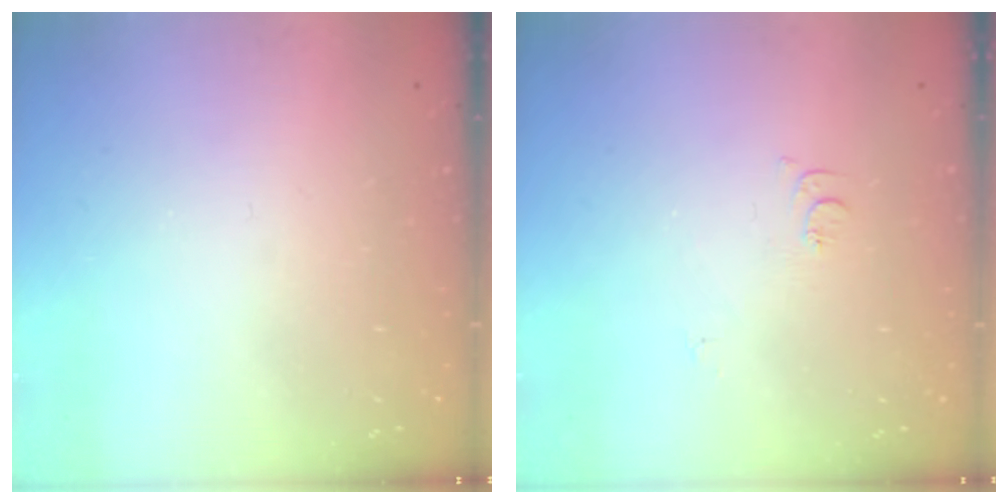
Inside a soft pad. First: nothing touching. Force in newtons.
{"total": 5.2, "press": 5.1, "slide": 0.6}